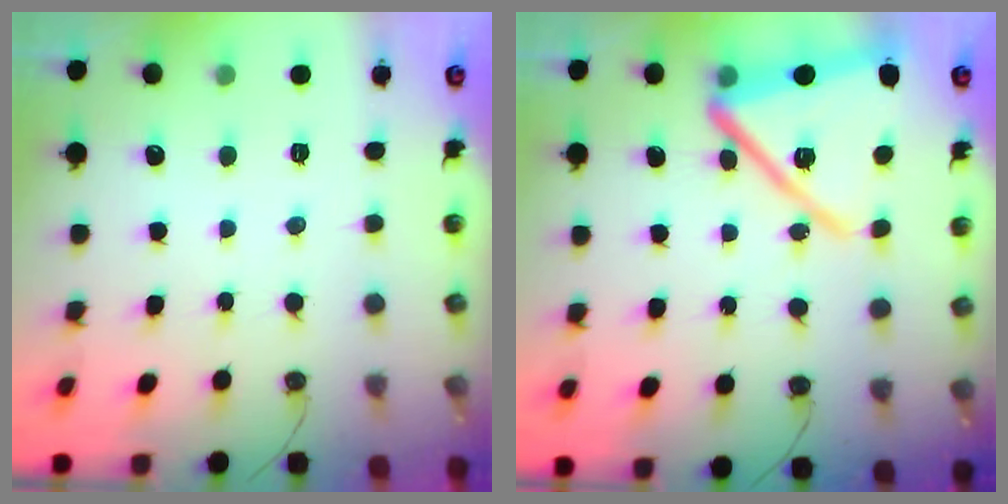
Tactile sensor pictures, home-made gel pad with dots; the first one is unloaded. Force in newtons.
{"total": 19.4, "press": 19.4, "slide": 1.4}